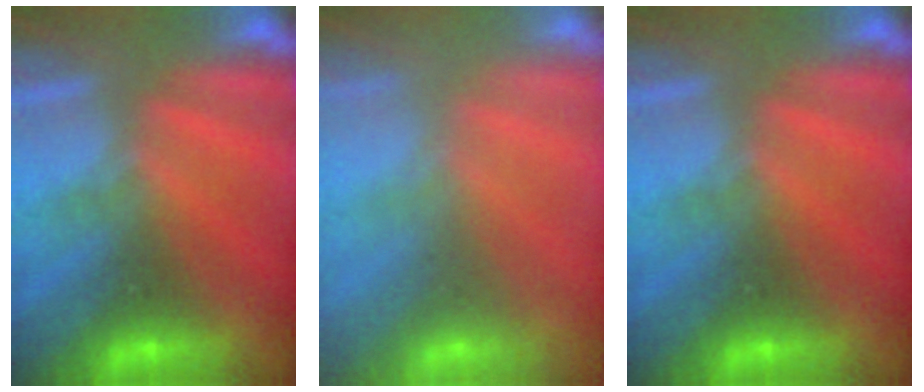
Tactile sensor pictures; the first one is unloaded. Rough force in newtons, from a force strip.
{"total": 7.2}
{"total": 0.0}